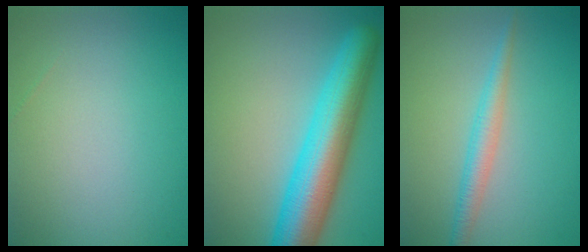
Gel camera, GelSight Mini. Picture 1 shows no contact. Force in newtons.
{"total": 9.5, "press": 9.5, "slide": 0.2}
{"total": 2.3, "press": 2.3, "slide": 0.1}